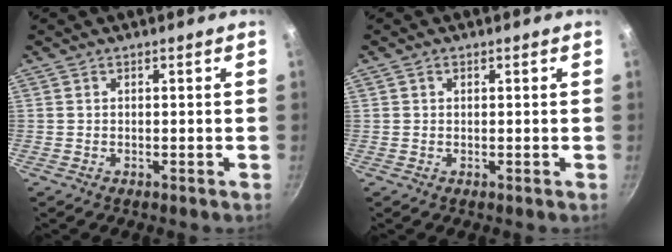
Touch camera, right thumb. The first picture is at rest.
{"total": 0.8, "force": [0.3, 0.6, 0.4], "torque": [-0.006, 0.003, 0.005]}